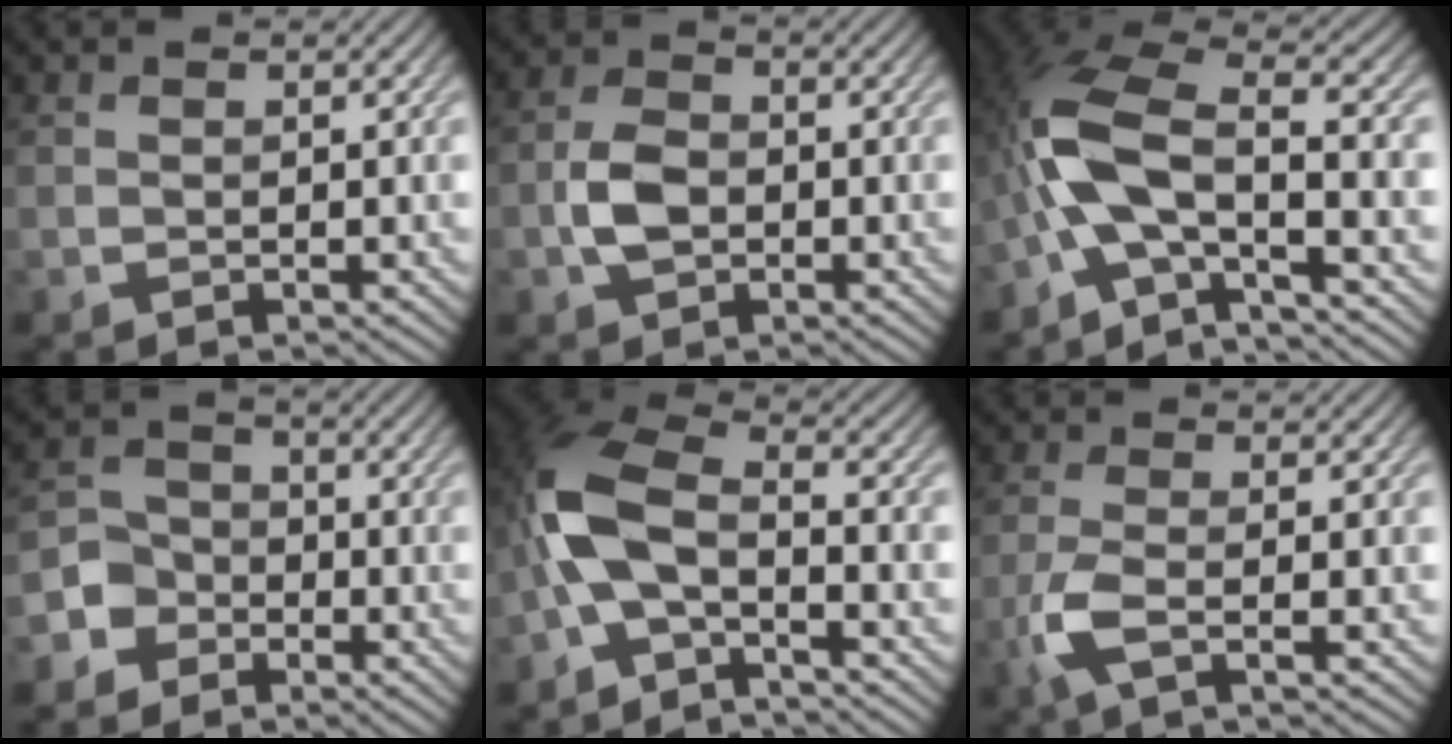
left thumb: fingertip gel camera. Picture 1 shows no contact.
{"total": 4.2, "force": [-1.0, 2.9, 2.9], "torque": [-0.069, 0.003, -0.028]}
{"total": 11.7, "force": [-3.1, 4.2, 10.4], "torque": [-0.214, 0.006, -0.074]}
{"total": 4.3, "force": [-2.4, 3.5, 0.7], "torque": [-0.016, 0.006, -0.066]}
{"total": 8.5, "force": [-2.7, 3.8, 7.1], "torque": [-0.154, 0.012, -0.080]}
{"total": 3.8, "force": [-1.6, 0.8, 3.4], "torque": [-0.087, -0.003, -0.046]}